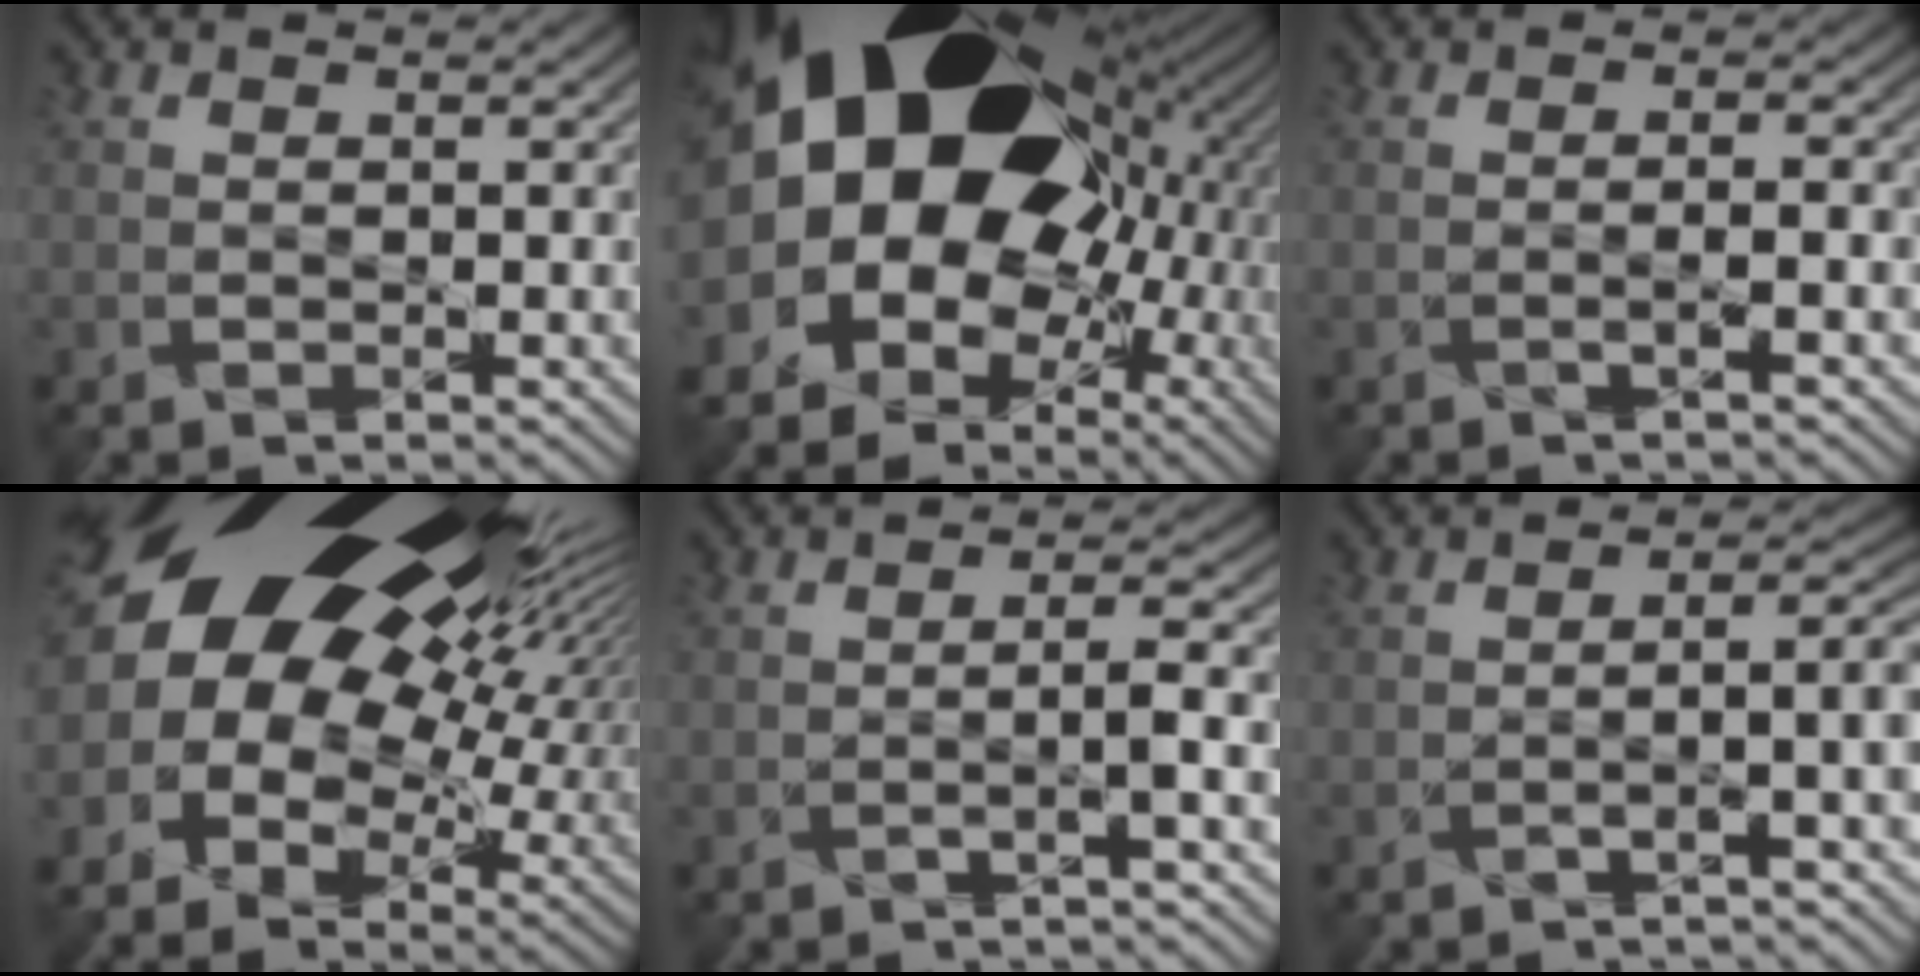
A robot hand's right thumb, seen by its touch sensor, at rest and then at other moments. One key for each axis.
{"total": 22.7, "fx": 4.6, "fy": 17.2, "fz": 14.1, "tx": -0.269, "ty": -0.024, "tz": 0.094}
{"total": 1.4, "fx": -0.6, "fy": 0.2, "fz": 1.2, "tx": -0.015, "ty": 0.009, "tz": -0.021}
{"total": 20.5, "fx": 7.3, "fy": 12.6, "fz": 14.4, "tx": -0.259, "ty": 0.008, "tz": 0.141}
{"total": 2.7, "fx": -1.1, "fy": 0.3, "fz": 2.4, "tx": -0.030, "ty": 0.010, "tz": -0.039}
{"total": 3.9, "fx": -1.3, "fy": 1.0, "fz": 3.5, "tx": -0.039, "ty": 0.012, "tz": -0.040}